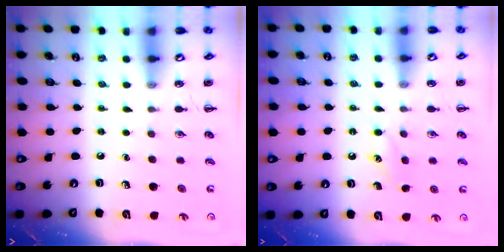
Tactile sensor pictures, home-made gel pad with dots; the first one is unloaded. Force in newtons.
{"total": 6.6, "press": 6.5, "slide": 1.5}